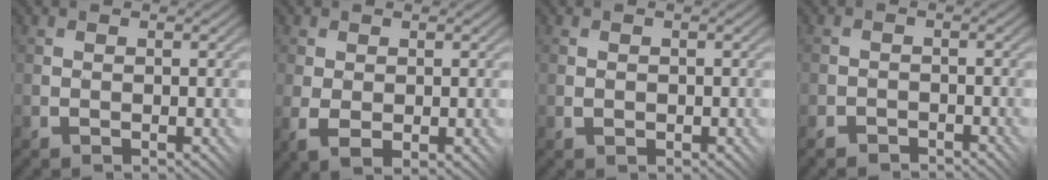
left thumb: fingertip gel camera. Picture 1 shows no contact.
{"total": 3.7, "force": [-0.7, 2.3, 2.8], "torque": [-0.062, -0.014, -0.005]}
{"total": 0.7, "force": [-0.1, 0.7, 0.2], "torque": [-0.003, -0.002, -0.001]}
{"total": 1.6, "force": [-1.6, 0.4, -0.2], "torque": [0.006, 0.004, -0.036]}